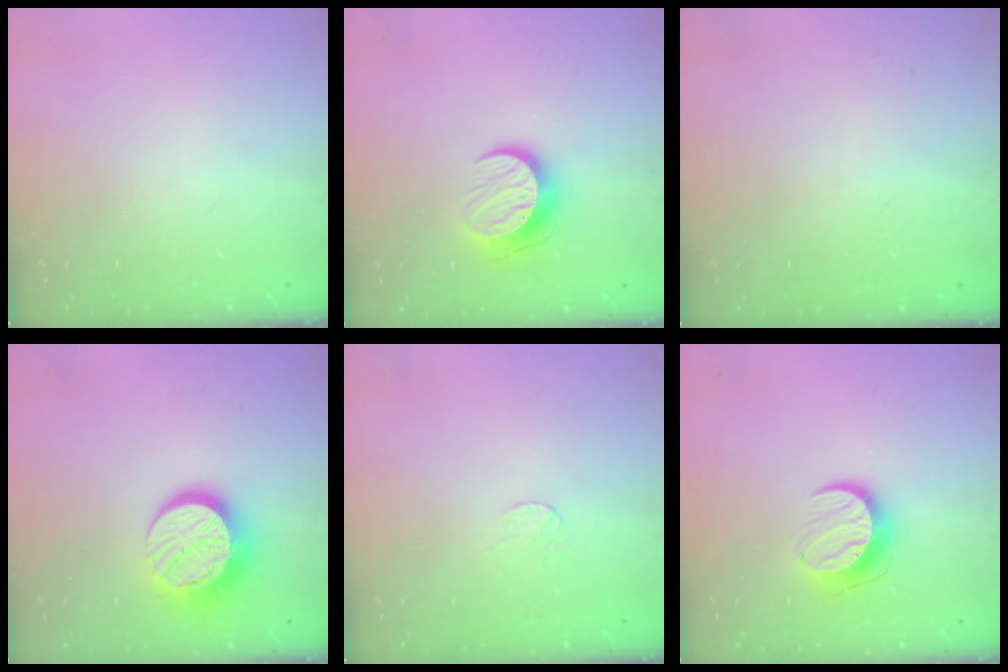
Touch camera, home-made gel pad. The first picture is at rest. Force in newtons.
{"total": 10.3, "press": 10.3, "slide": 0.5}
{"total": 0.5, "press": 0.5, "slide": 0.1}
{"total": 15.7, "press": 15.7, "slide": 0.9}
{"total": 2.6, "press": 2.5, "slide": 0.3}
{"total": 10.1, "press": 10.1, "slide": 0.5}